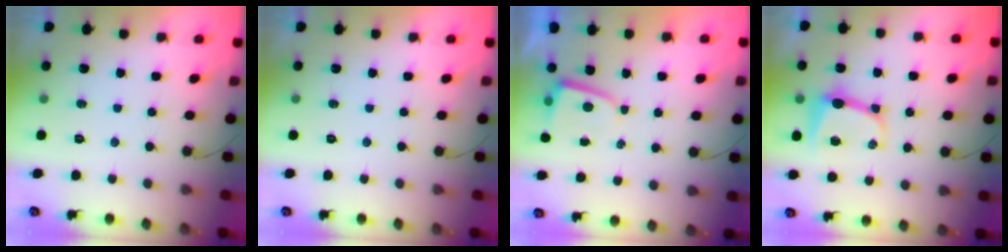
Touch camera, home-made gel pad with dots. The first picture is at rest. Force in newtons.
{"total": 0.0}
{"total": 1.6, "press": 1.6, "slide": 0.3}
{"total": 8.5, "press": 8.5, "slide": 1.0}